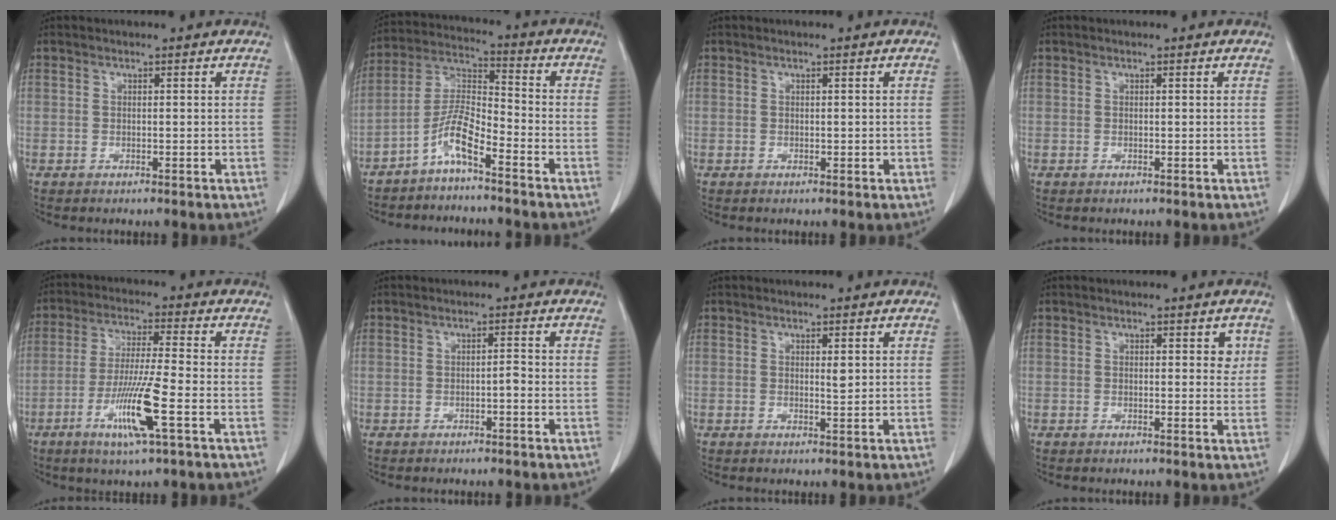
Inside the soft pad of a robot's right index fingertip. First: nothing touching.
{"total": 7.8, "force": [-5.0, 0.8, 5.9], "torque": [-0.131, 0.009, -0.103]}
{"total": 0.5, "force": [0.0, 0.4, 0.3], "torque": [-0.002, 0.002, 0.001]}
{"total": 0.0}
{"total": 10.0, "force": [-3.9, -0.3, 9.2], "torque": [-0.180, -0.017, -0.075]}
{"total": 1.1, "force": [-0.4, 0.1, 1.0], "torque": [-0.017, 0.002, -0.007]}
{"total": 1.1, "force": [0.4, 0.2, 1.0], "torque": [-0.022, -0.004, 0.008]}
{"total": 1.9, "force": [0.8, 1.1, 1.4], "torque": [-0.010, 0.000, 0.007]}